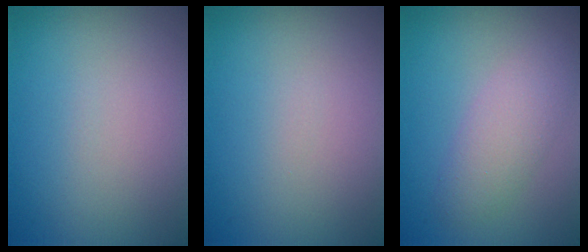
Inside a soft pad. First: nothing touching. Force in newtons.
{"total": 0.0}
{"total": 2.8, "press": 2.8, "slide": 0.1}